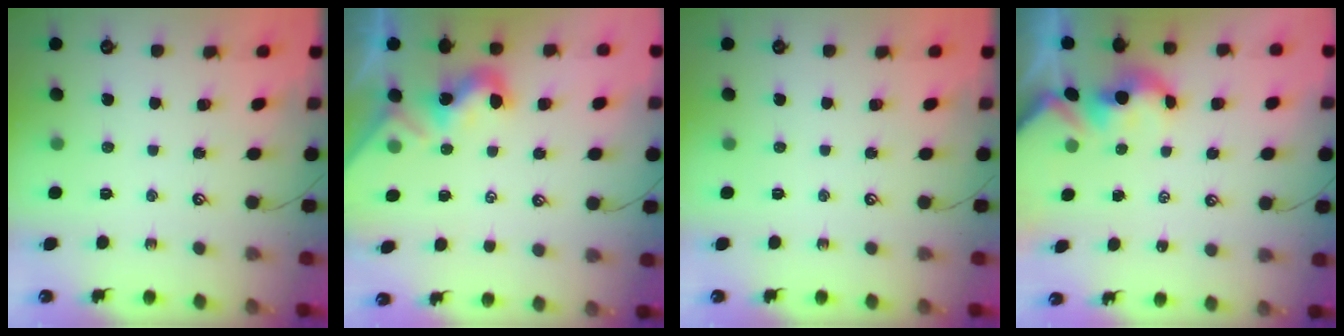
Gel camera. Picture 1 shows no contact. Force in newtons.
{"total": 2.0, "press": 2.0, "slide": 0.5}
{"total": 0.0}
{"total": 1.6, "press": 1.6, "slide": 0.2}